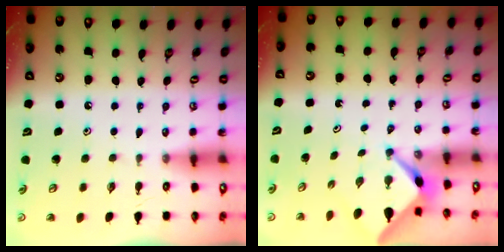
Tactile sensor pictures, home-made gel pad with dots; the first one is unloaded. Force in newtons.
{"total": 2.5, "press": 2.5, "slide": 0.2}